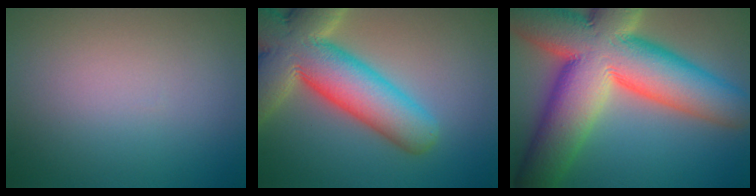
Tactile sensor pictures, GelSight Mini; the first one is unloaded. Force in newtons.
{"total": 12.3, "press": 12.2, "slide": 1.0}
{"total": 16.9, "press": 16.8, "slide": 1.4}